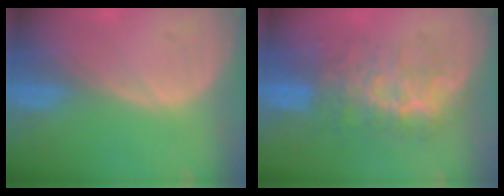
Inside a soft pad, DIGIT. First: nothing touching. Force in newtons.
{"total": 8.7, "press": 8.1, "slide": 3.1}